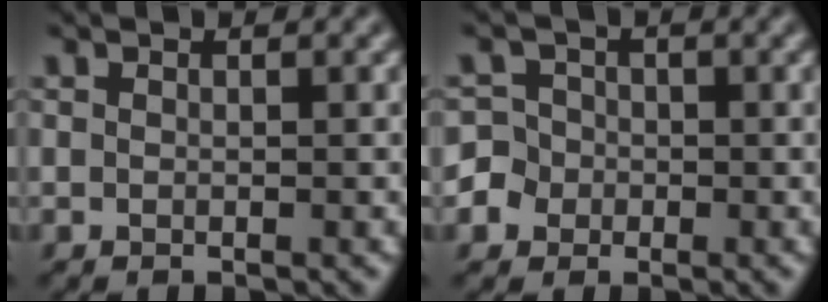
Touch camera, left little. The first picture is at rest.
{"total": 5.5, "force": [-2.2, 4.9, 1.2], "torque": [-0.019, 0.010, -0.063]}